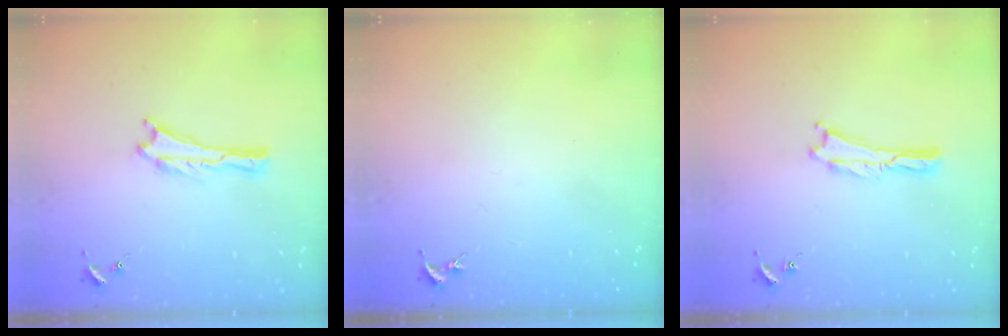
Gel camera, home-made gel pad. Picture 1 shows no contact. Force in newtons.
{"total": 0.0}
{"total": 0.0}